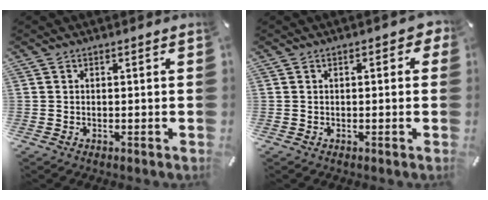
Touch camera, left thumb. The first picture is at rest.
{"total": 2.1, "force": [0.0, 1.1, 1.8], "torque": [-0.025, 0.005, -0.003]}